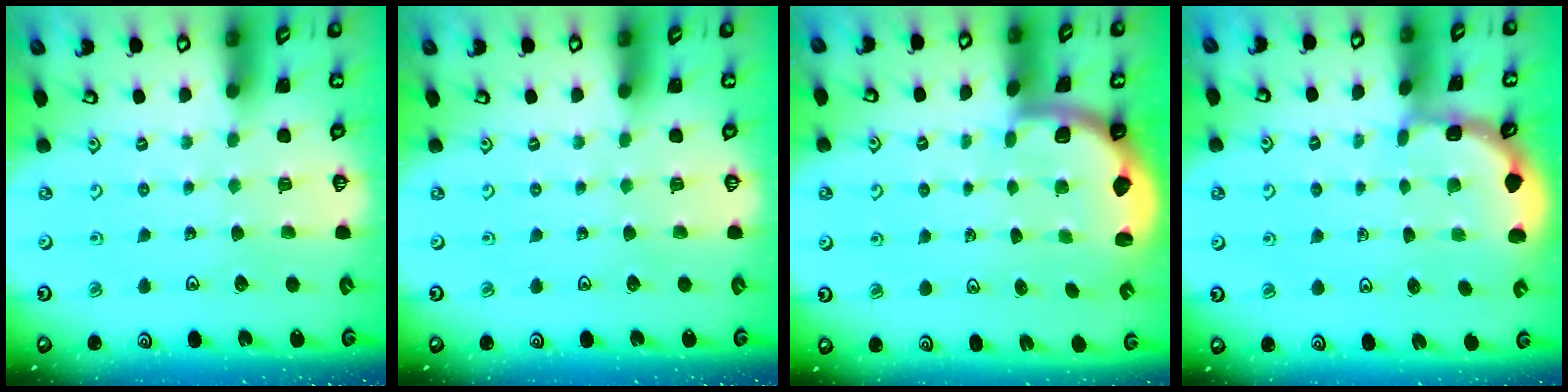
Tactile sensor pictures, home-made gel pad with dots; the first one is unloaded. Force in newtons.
{"total": 0.0}
{"total": 2.0, "press": 1.9, "slide": 0.5}
{"total": 2.1, "press": 2.1, "slide": 0.2}